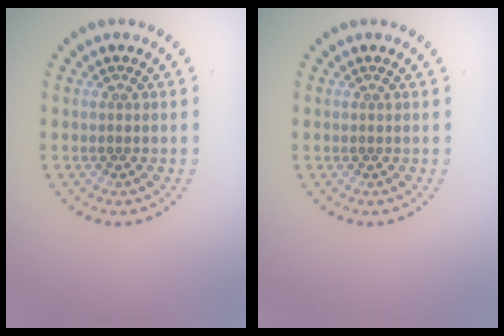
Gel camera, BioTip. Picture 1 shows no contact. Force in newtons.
{"total": 0.0}